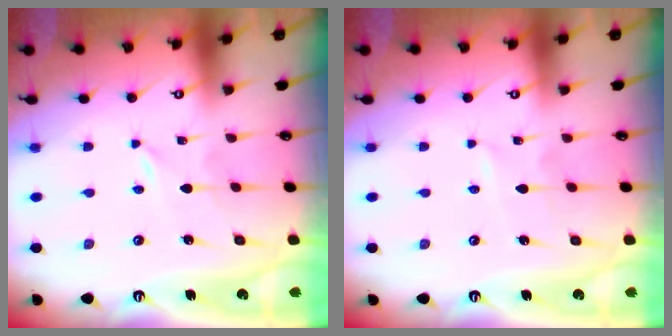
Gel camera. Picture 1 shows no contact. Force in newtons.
{"total": 2.2, "press": 2.2, "slide": 0.3}